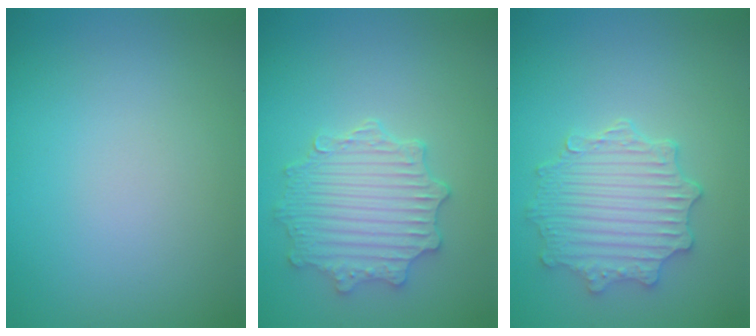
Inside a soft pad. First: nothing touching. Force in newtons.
{"total": 4.5, "press": 3.8, "slide": 2.4}
{"total": 4.5, "press": 3.8, "slide": 2.4}